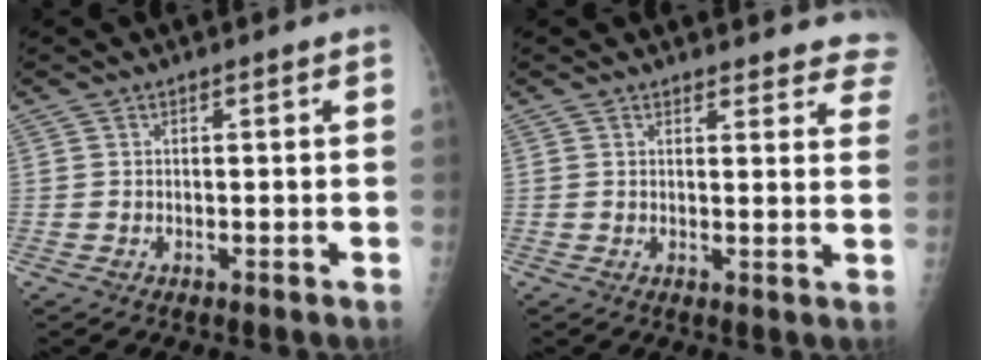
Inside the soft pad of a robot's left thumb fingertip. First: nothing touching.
{"total": 10.5, "force": [10.0, 2.7, 1.9], "torque": [0.027, -0.056, 0.083]}